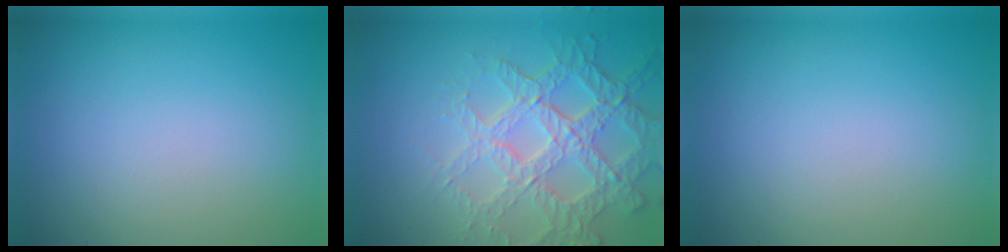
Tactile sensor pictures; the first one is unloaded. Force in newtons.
{"total": 5.8, "press": 4.9, "slide": 3.1}
{"total": 0.0}